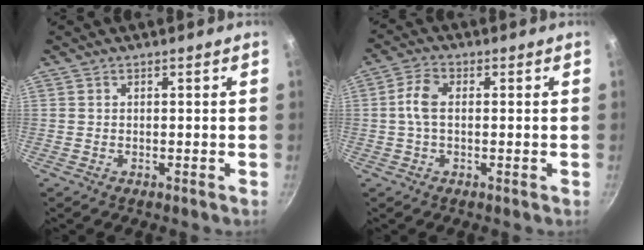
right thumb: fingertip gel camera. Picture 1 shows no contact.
{"total": 4.8, "force": [0.2, 2.6, 4.0], "torque": [-0.090, 0.014, -0.005]}